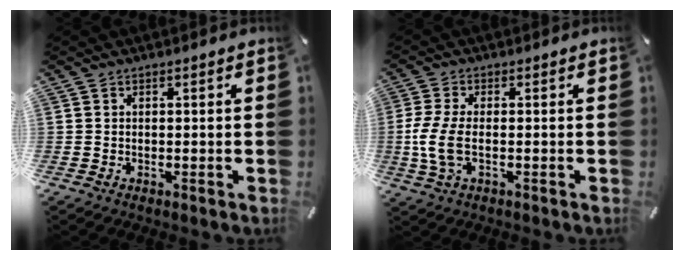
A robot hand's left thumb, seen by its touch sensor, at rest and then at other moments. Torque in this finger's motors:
{"motor_torque": [0.71, 1.76, 0.54, -0.56, 0.17]}